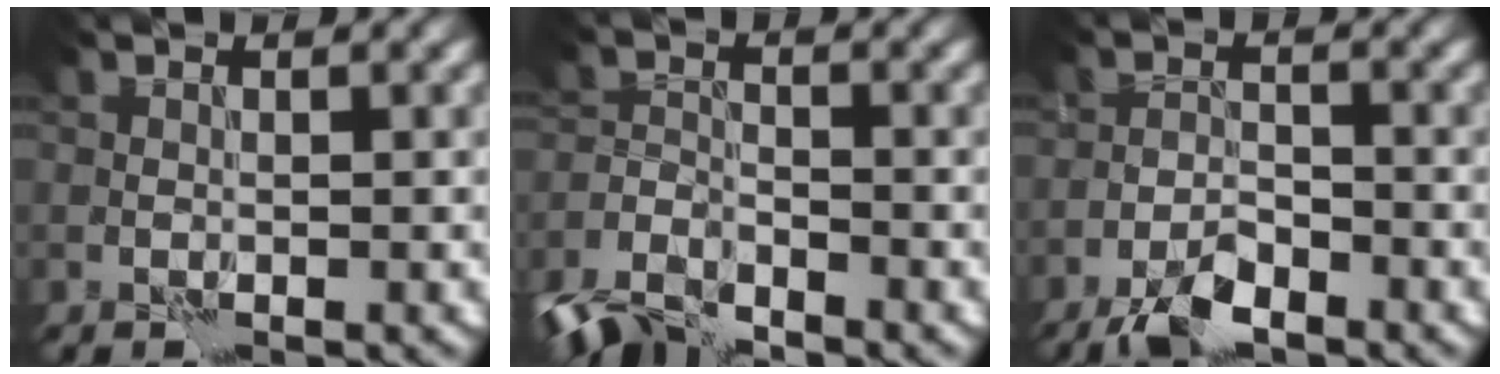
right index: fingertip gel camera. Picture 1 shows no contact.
{"total": 5.3, "force": [-4.5, 1.8, 2.1], "torque": [-0.042, -0.010, -0.097]}
{"total": 4.2, "force": [-3.2, 1.5, 2.2], "torque": [-0.042, 0.000, -0.066]}